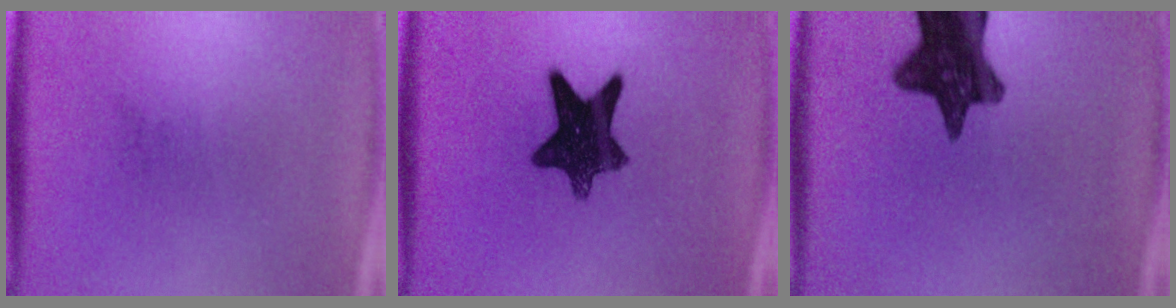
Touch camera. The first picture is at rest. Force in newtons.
{"total": 10.9}
{"total": 12.6}